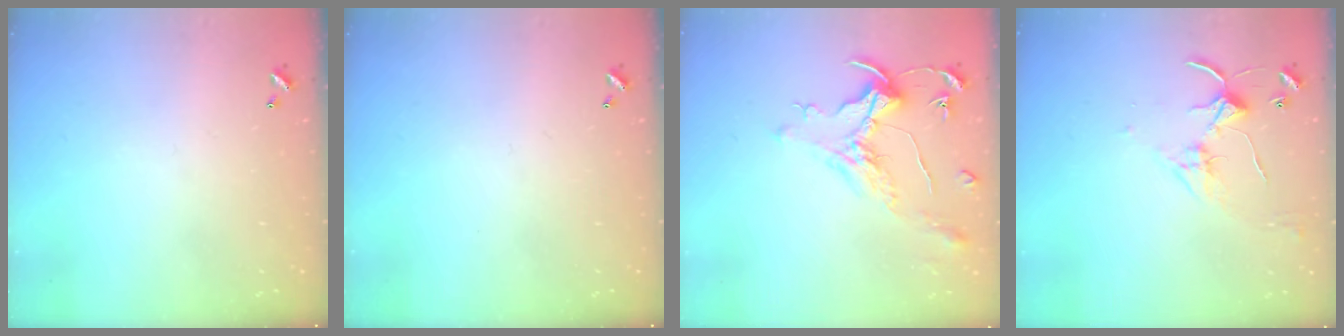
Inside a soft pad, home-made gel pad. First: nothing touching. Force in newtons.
{"total": 0.0}
{"total": 1.6, "press": 1.4, "slide": 0.7}
{"total": 4.2, "press": 4.1, "slide": 0.5}